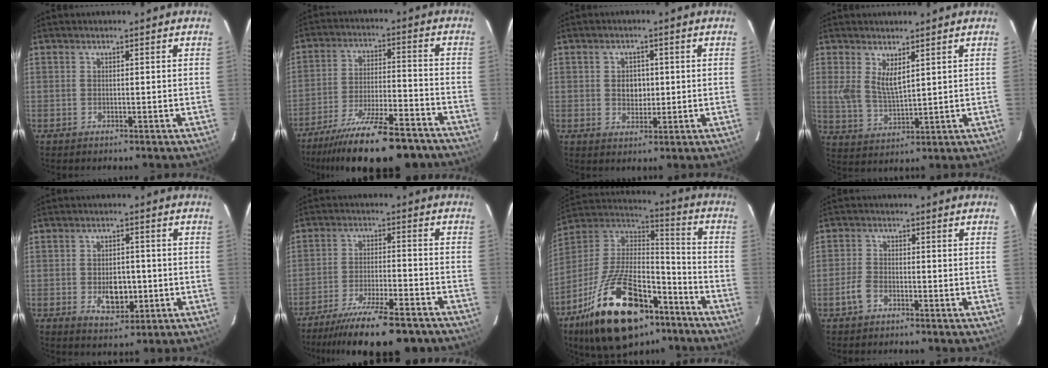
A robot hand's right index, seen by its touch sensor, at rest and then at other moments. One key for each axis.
{"total": 22.9, "fx": -18.9, "fy": 5.5, "fz": 11.7, "tx": -0.214, "ty": -0.035, "tz": -0.275}
{"total": 3.9, "fx": 0.2, "fy": 3.1, "fz": 2.2, "tx": -0.035, "ty": 0.006, "tz": 0.006}
{"total": 5.8, "fx": 2.8, "fy": 2.4, "fz": 4.5, "tx": -0.085, "ty": -0.010, "tz": 0.060}
{"total": 6.5, "fx": -1.5, "fy": 4.2, "fz": 4.8, "tx": -0.085, "ty": 0.000, "tz": -0.014}
{"total": 18.6, "fx": -15.5, "fy": 3.7, "fz": 9.6, "tx": -0.185, "ty": -0.032, "tz": -0.228}
{"total": 28.2, "fx": -16.9, "fy": 13.4, "fz": 18.1, "tx": -0.344, "ty": -0.001, "tz": -0.264}
{"total": 3.7, "fx": -2.2, "fy": 2.2, "fz": 2.0, "tx": -0.052, "ty": 0.004, "tz": -0.043}